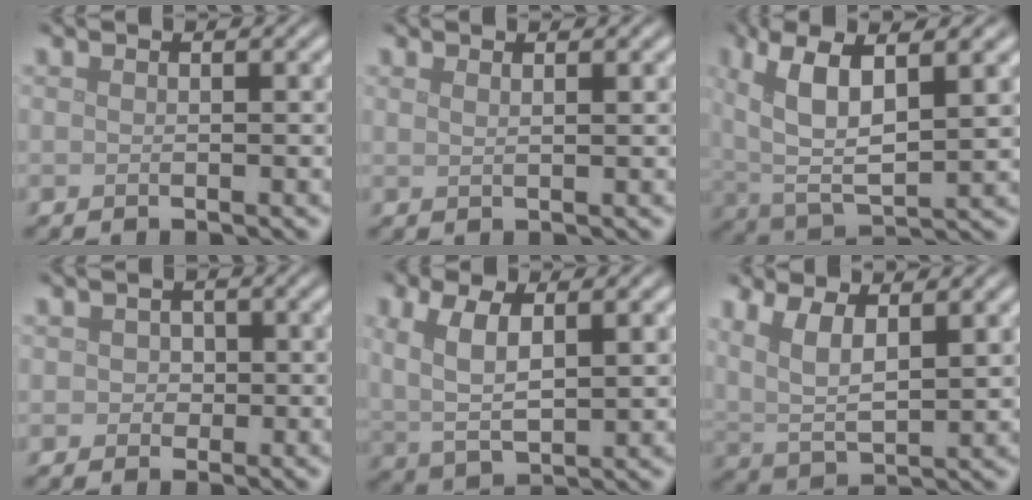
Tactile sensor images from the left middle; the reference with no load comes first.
{"total": 0.9, "force": [0.7, 0.3, 0.6], "torque": [-0.004, 0.000, 0.008]}
{"total": 8.3, "force": [3.3, 3.2, 6.9], "torque": [-0.148, 0.003, 0.057]}
{"total": 1.5, "force": [0.2, 1.4, 0.6], "torque": [0.005, 0.002, -0.003]}
{"total": 5.3, "force": [1.5, 2.7, 4.3], "torque": [-0.094, 0.001, 0.032]}
{"total": 5.2, "force": [2.3, 2.3, 4.0], "torque": [-0.087, -0.005, 0.045]}